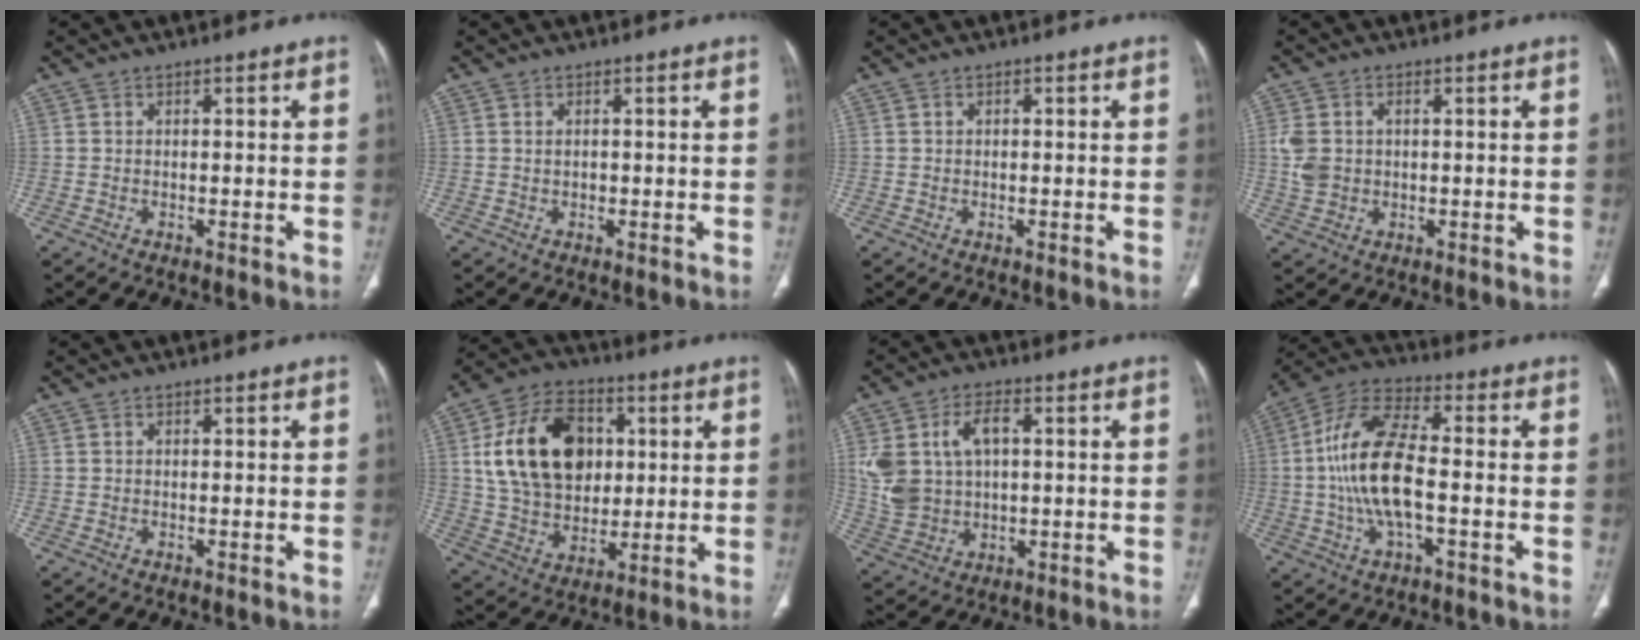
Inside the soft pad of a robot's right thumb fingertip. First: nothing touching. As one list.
[{"total": 0.7, "force": [0.1, 0.6, 0.5], "torque": [-0.010, 0.003, 0.004]}, {"total": 0.0}, {"total": 5.4, "force": [0.5, 4.2, 3.3], "torque": [-0.071, 0.008, 0.015]}, {"total": 0.0}, {"total": 20.0, "force": [4.2, 14.2, 13.4], "torque": [-0.207, 0.003, 0.079]}, {"total": 12.0, "force": [2.2, 7.9, 8.8], "torque": [-0.169, 0.010, 0.052]}, {"total": 15.1, "force": [-1.5, 6.2, 13.7], "torque": [-0.281, 0.027, -0.032]}]